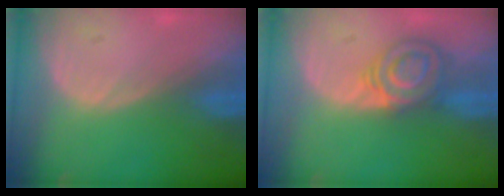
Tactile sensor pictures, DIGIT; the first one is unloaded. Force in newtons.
{"total": 6.0, "press": 6.0, "slide": 0.9}